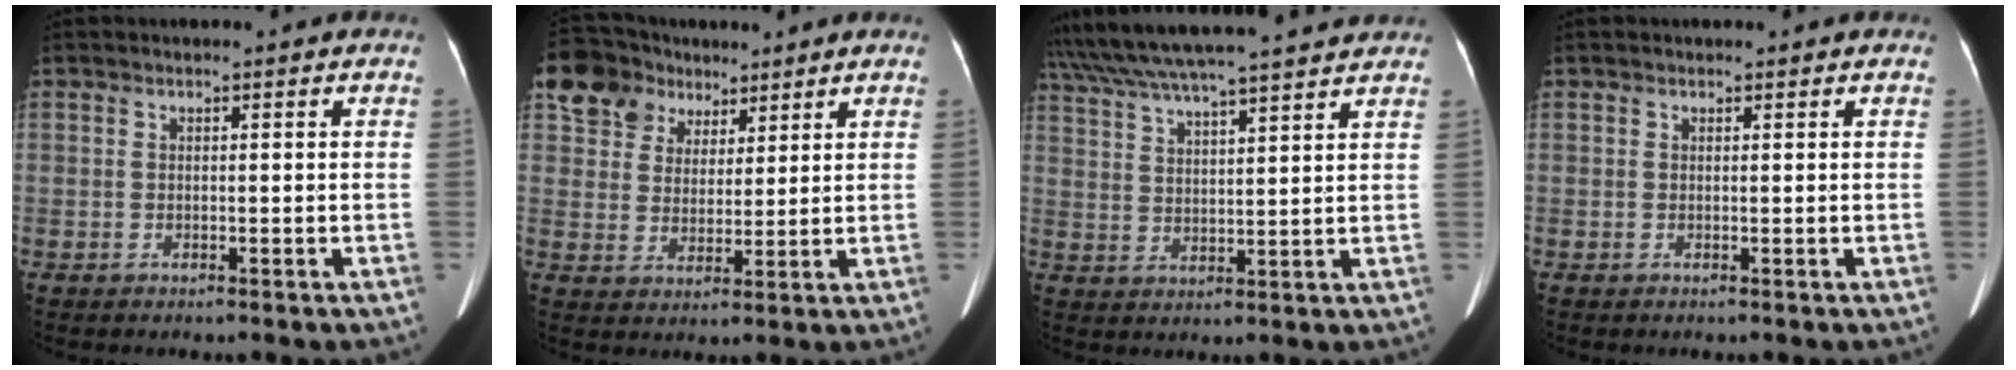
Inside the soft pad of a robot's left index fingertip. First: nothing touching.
{"total": 9.2, "force": [5.5, 7.2, 1.8], "torque": [-0.038, 0.030, 0.107]}
{"total": 21.2, "force": [19.0, 1.1, 9.4], "torque": [-0.168, 0.027, 0.284]}
{"total": 1.0, "force": [0.9, 0.3, 0.4], "torque": [-0.008, -0.001, 0.009]}